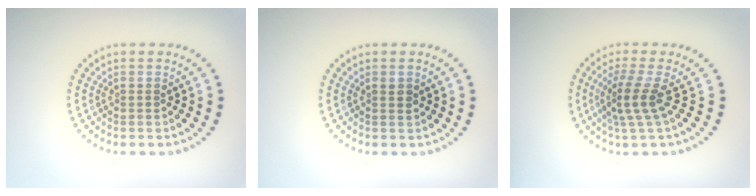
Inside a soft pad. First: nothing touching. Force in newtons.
{"total": 0.8, "press": 0.7, "slide": 0.3}
{"total": 2.9, "press": 2.0, "slide": 2.1}